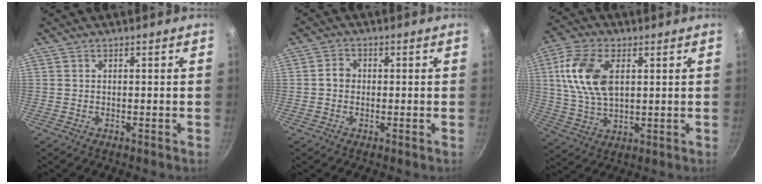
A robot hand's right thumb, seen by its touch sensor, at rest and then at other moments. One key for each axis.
{"total": 2.5, "fx": -0.2, "fy": 2.1, "fz": 1.2, "tx": -0.011, "ty": 0.010, "tz": -0.006}
{"total": 13.1, "fx": 3.1, "fy": 7.5, "fz": 10.2, "tx": -0.191, "ty": -0.001, "tz": 0.058}